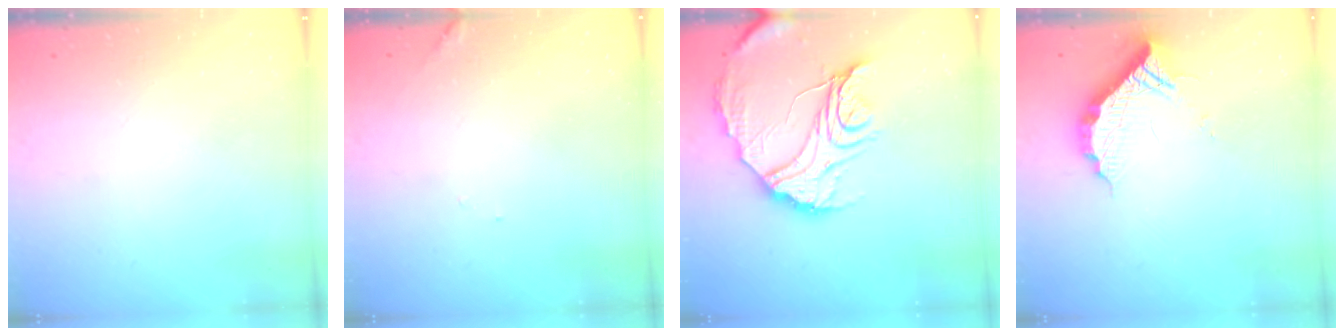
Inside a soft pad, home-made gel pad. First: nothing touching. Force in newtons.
{"total": 7.7, "press": 7.7, "slide": 0.3}
{"total": 18.0, "press": 18.0, "slide": 1.5}
{"total": 10.6, "press": 10.6, "slide": 0.7}